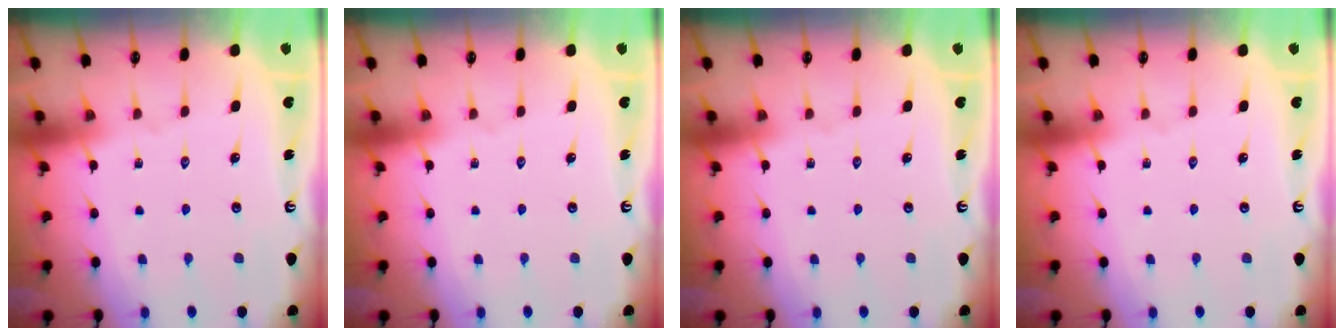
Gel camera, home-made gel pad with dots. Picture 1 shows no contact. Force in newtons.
{"total": 0.0}
{"total": 0.0}
{"total": 0.0}